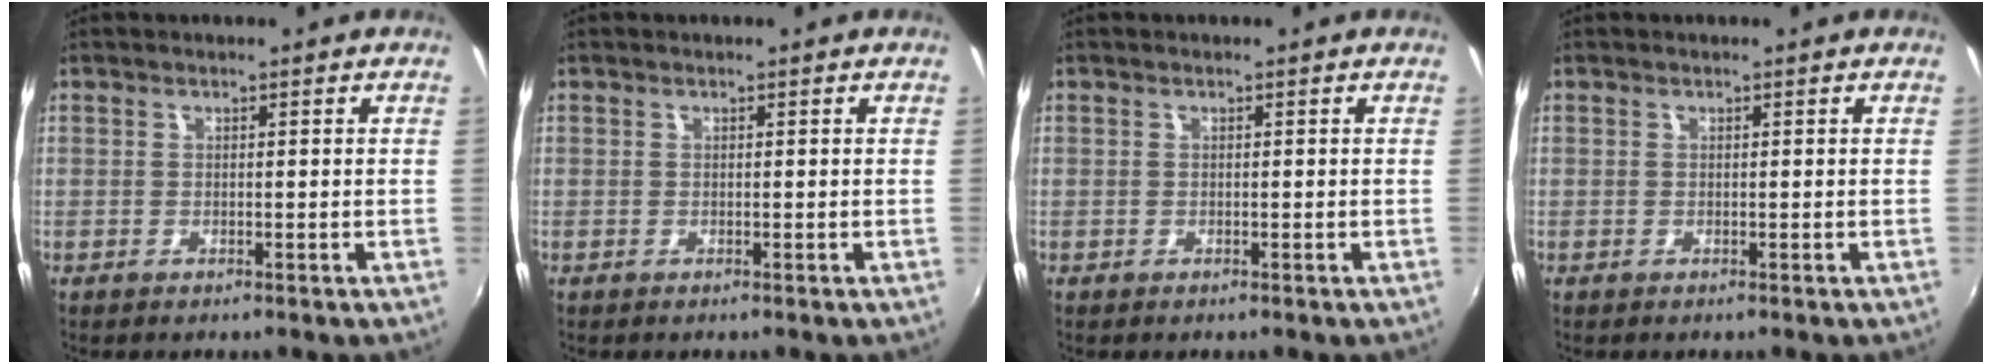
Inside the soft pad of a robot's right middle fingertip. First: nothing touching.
{"total": 0.0}
{"total": 0.0}
{"total": 0.0}